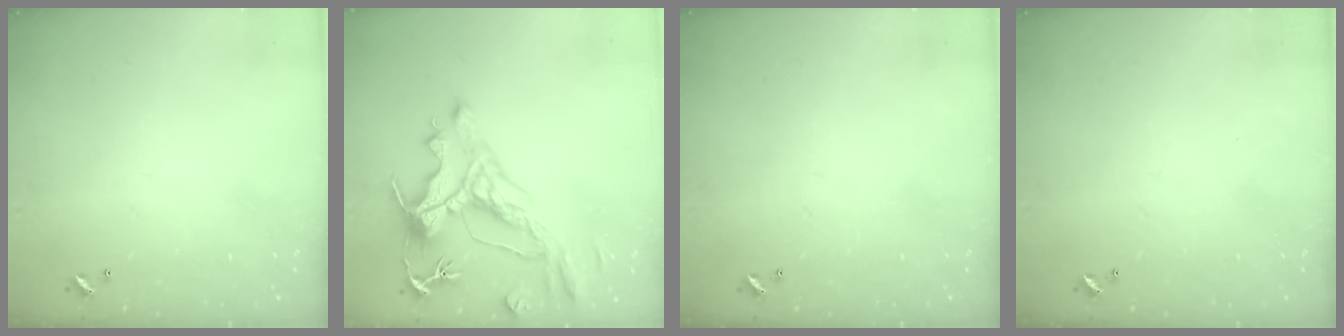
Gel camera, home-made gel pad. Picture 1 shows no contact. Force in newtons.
{"total": 4.1, "press": 3.7, "slide": 1.7}
{"total": 0.0}
{"total": 0.0}